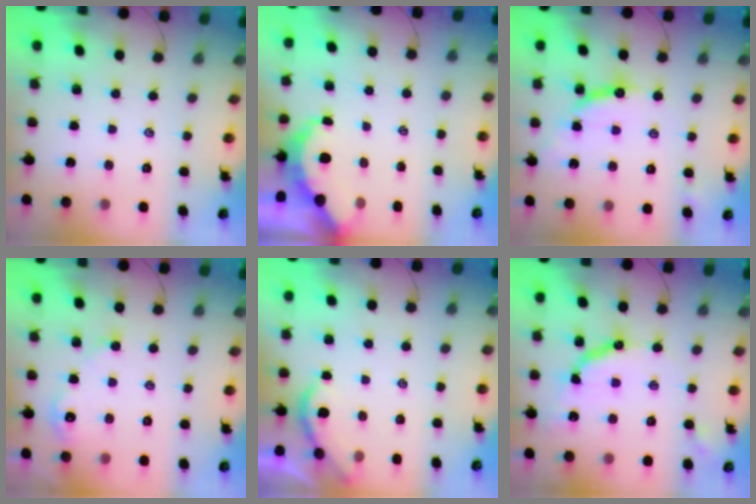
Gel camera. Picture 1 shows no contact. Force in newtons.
{"total": 3.6, "press": 3.6, "slide": 0.4}
{"total": 10.2, "press": 10.1, "slide": 0.8}
{"total": 3.6, "press": 3.6, "slide": 0.4}
{"total": 2.4, "press": 2.3, "slide": 0.5}
{"total": 10.4, "press": 10.3, "slide": 0.7}